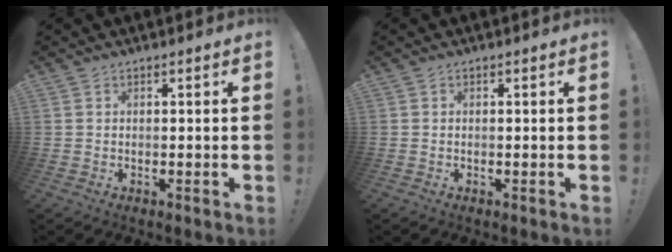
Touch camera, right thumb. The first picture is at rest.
{"total": 0.0}